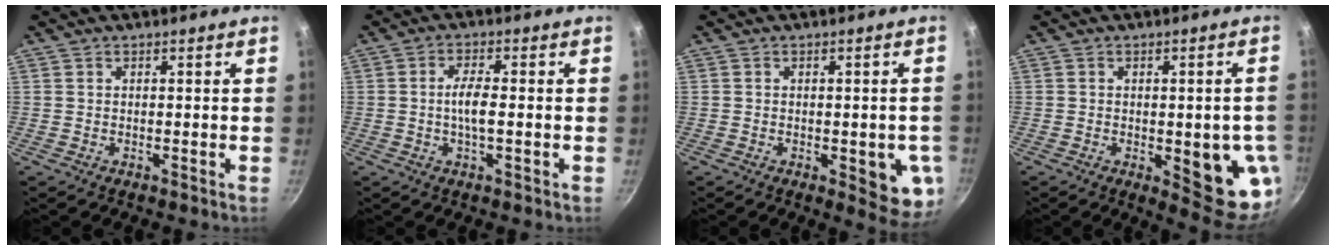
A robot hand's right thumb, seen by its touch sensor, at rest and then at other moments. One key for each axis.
{"total": 4.5, "fx": -0.5, "fy": 1.2, "fz": 4.3, "tx": -0.090, "ty": 0.008, "tz": -0.013}
{"total": 9.1, "fx": -2.1, "fy": 3.8, "fz": 8.0, "tx": -0.065, "ty": -0.004, "tz": -0.023}
{"total": 12.8, "fx": -2.5, "fy": 4.9, "fz": 11.5, "tx": -0.100, "ty": -0.007, "tz": -0.026}